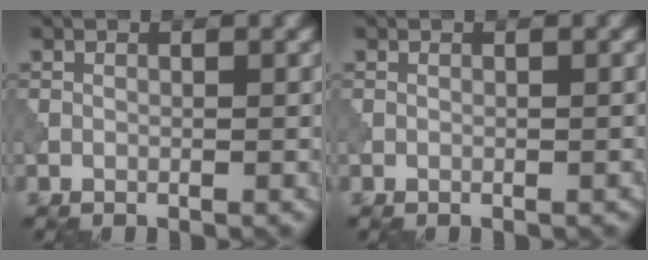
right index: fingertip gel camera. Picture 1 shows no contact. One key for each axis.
{"total": 0.0}